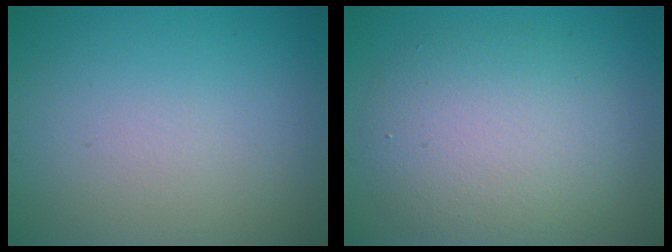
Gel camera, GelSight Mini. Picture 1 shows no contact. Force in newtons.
{"total": 6.0, "press": 6.0, "slide": 0.5}